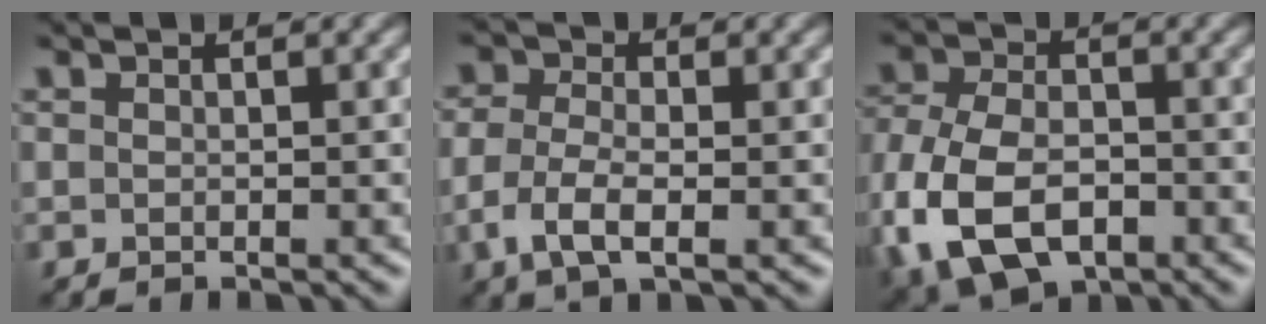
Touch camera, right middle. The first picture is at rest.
{"total": 3.8, "force": [-1.0, 2.0, 3.1], "torque": [-0.076, -0.004, -0.026]}
{"total": 10.9, "force": [-4.1, 7.0, 7.3], "torque": [-0.173, -0.021, -0.081]}